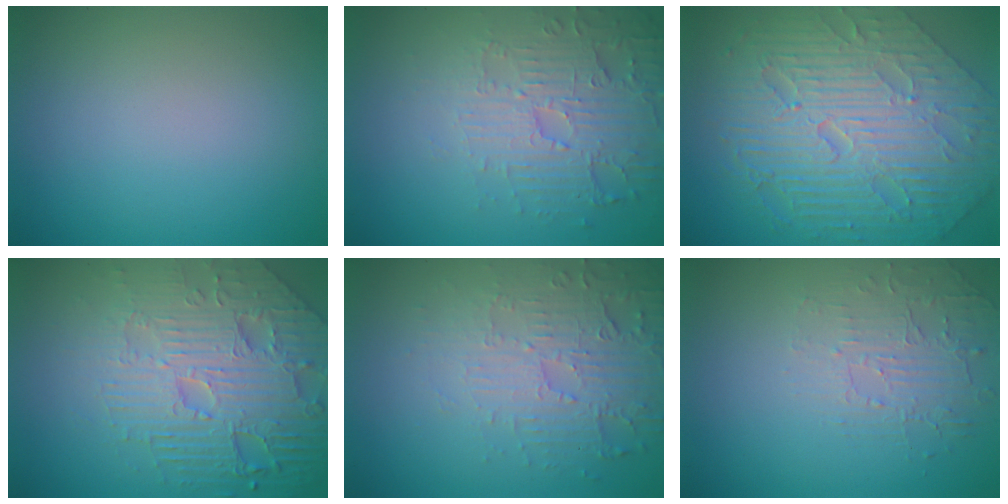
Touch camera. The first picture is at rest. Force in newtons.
{"total": 5.3, "press": 3.6, "slide": 3.8}
{"total": 11.2, "press": 7.3, "slide": 8.5}
{"total": 8.6, "press": 6.2, "slide": 6.0}
{"total": 5.2, "press": 3.4, "slide": 4.0}
{"total": 1.9, "press": 1.0, "slide": 1.6}